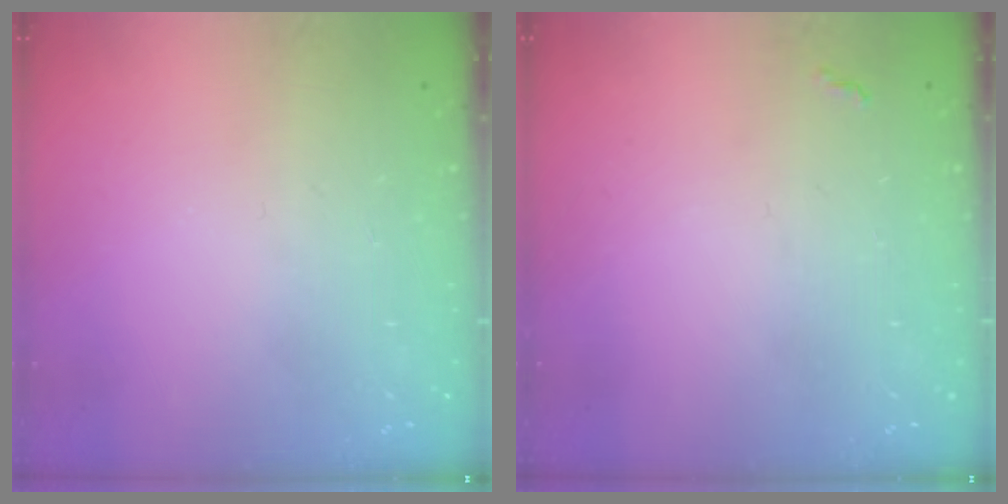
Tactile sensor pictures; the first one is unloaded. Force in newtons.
{"total": 3.2, "press": 3.2, "slide": 0.5}